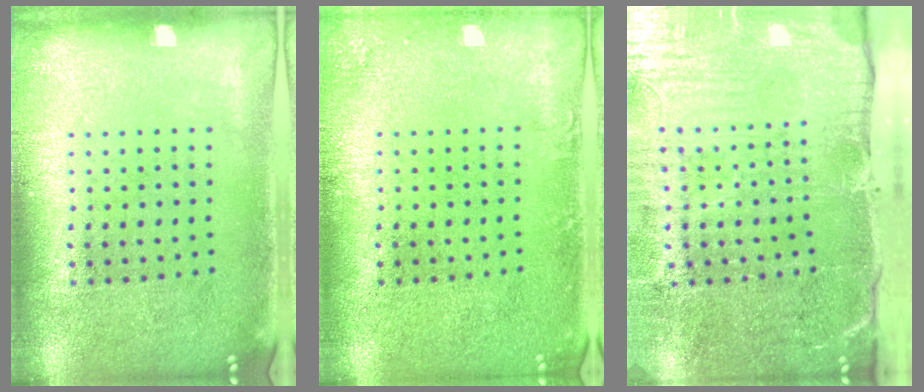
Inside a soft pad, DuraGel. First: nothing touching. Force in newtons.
{"total": 1.1, "press": 1.1, "slide": 0.1}
{"total": 5.4, "press": 4.4, "slide": 3.1}